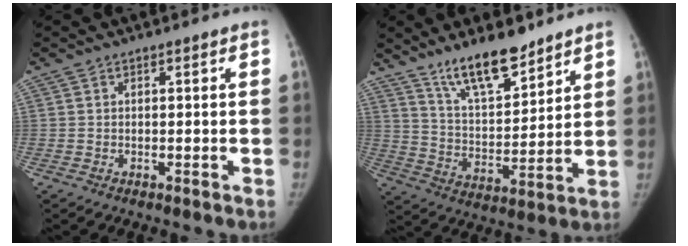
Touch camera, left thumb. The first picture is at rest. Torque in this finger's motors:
{"motor_torque": [0.20, 0.21, 1.06, -1.05, 0.08]}